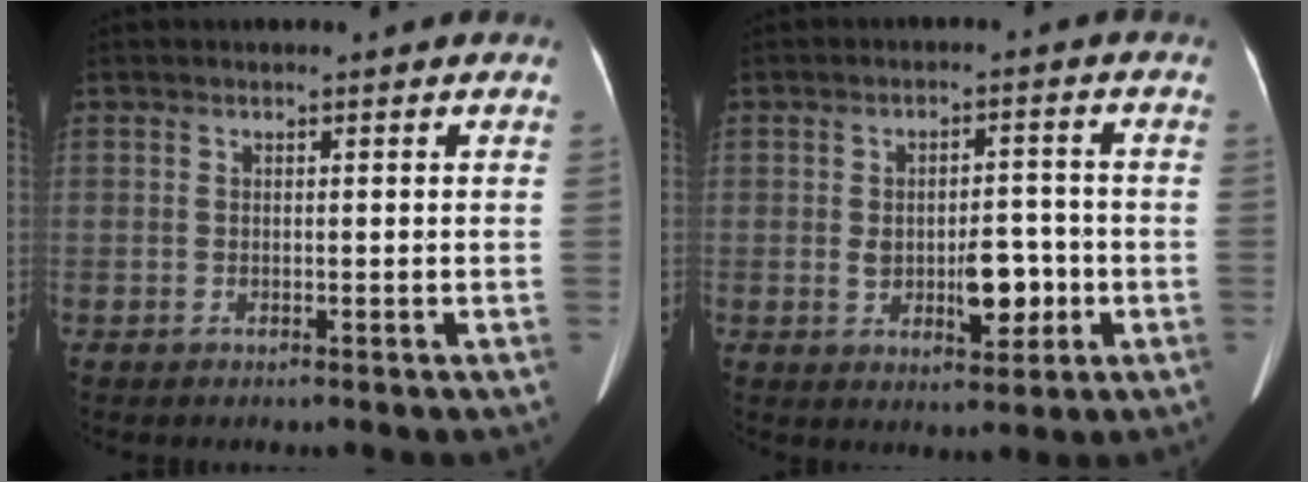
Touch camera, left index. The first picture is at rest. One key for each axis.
{"total": 6.7, "fx": -1.3, "fy": 3.0, "fz": 5.8, "tx": -0.087, "ty": 0.002, "tz": -0.012}